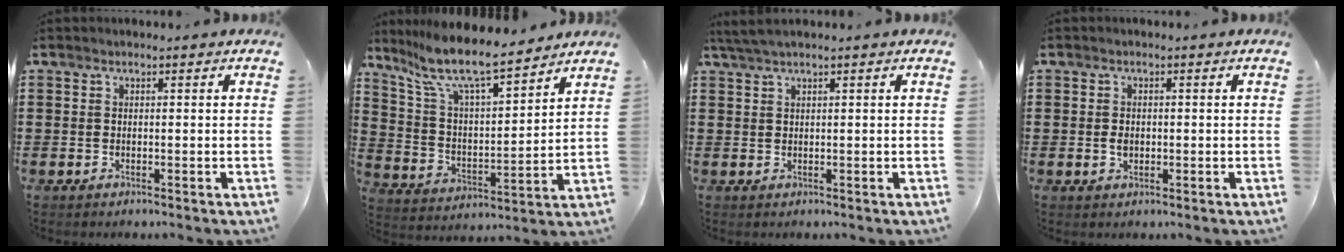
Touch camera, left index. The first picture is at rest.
{"total": 9.2, "force": [8.0, 1.1, 4.5], "torque": [-0.122, -0.048, 0.134]}
{"total": 1.9, "force": [1.3, 0.0, 1.4], "torque": [-0.027, 0.000, 0.026]}
{"total": 1.7, "force": [-0.1, 1.1, 1.3], "torque": [-0.027, 0.005, -0.002]}